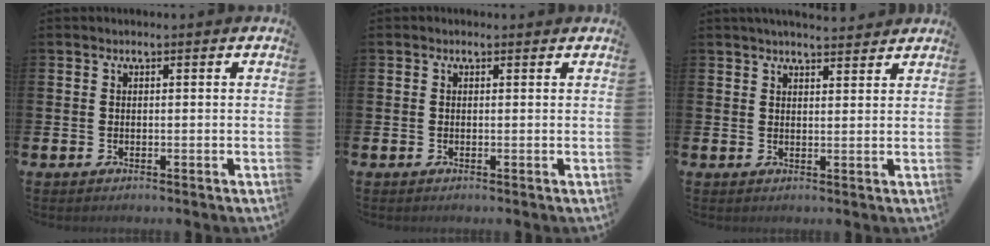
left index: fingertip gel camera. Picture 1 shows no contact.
{"total": 0.0}
{"total": 3.2, "force": [3.1, 0.2, 0.5], "torque": [-0.006, -0.015, 0.054]}